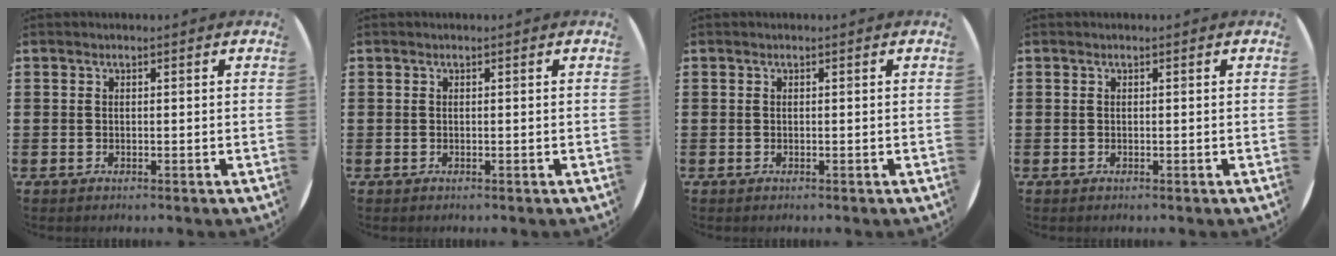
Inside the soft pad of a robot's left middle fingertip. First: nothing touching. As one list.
[{"total": 0.0}, {"total": 0.0}, {"total": 0.0}]